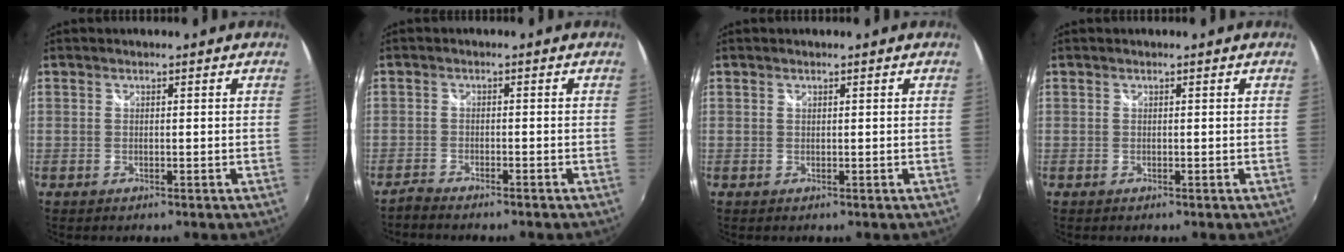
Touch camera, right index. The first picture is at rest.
{"total": 2.7, "force": [-2.5, 0.2, 0.8], "torque": [-0.034, -0.006, -0.050]}
{"total": 0.0}
{"total": 0.0}